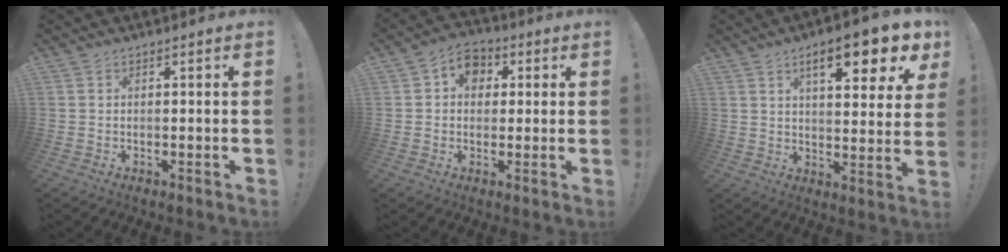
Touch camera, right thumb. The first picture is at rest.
{"total": 7.6, "force": [1.6, 6.4, 3.7], "torque": [-0.053, 0.005, 0.032]}
{"total": 12.3, "force": [6.4, 3.1, 10.0], "torque": [-0.141, -0.030, 0.098]}